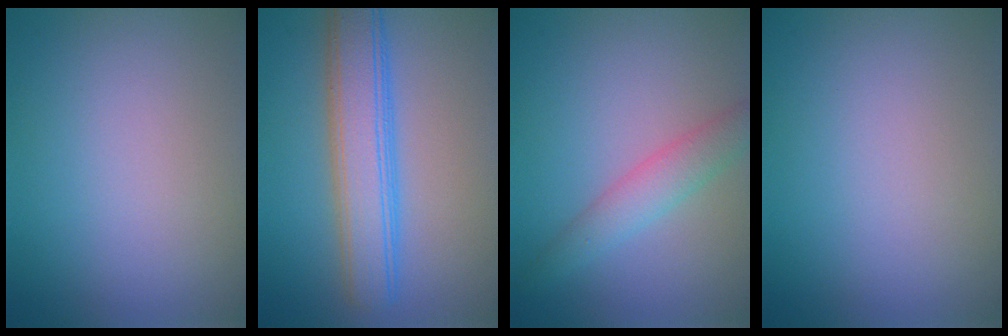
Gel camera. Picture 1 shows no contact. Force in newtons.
{"total": 5.8, "press": 5.8, "slide": 0.1}
{"total": 2.9, "press": 2.9, "slide": 0.1}
{"total": 0.0}